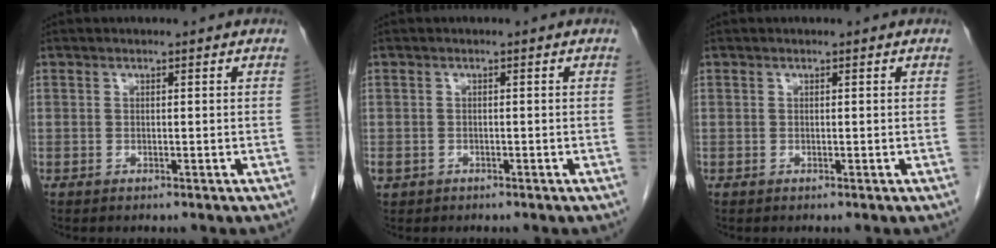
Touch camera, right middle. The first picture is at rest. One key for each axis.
{"total": 2.0, "fx": -1.2, "fy": 1.5, "fz": 0.5, "tx": -0.009, "ty": 0.002, "tz": -0.019}
{"total": 0.0}